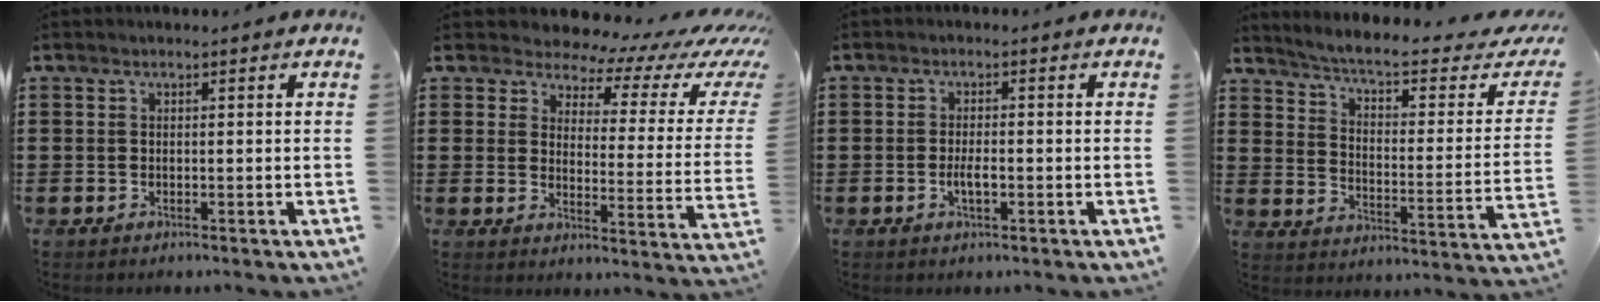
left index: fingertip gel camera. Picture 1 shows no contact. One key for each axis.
{"total": 5.6, "fx": 4.9, "fy": 2.1, "fz": 1.5, "tx": -0.042, "ty": -0.039, "tz": 0.080}
{"total": 2.6, "fx": -0.8, "fy": 0.8, "fz": 2.3, "tx": -0.049, "ty": -0.002, "tz": -0.015}
{"total": 4.9, "fx": 4.0, "fy": 0.0, "fz": 2.8, "tx": -0.075, "ty": -0.034, "tz": 0.062}